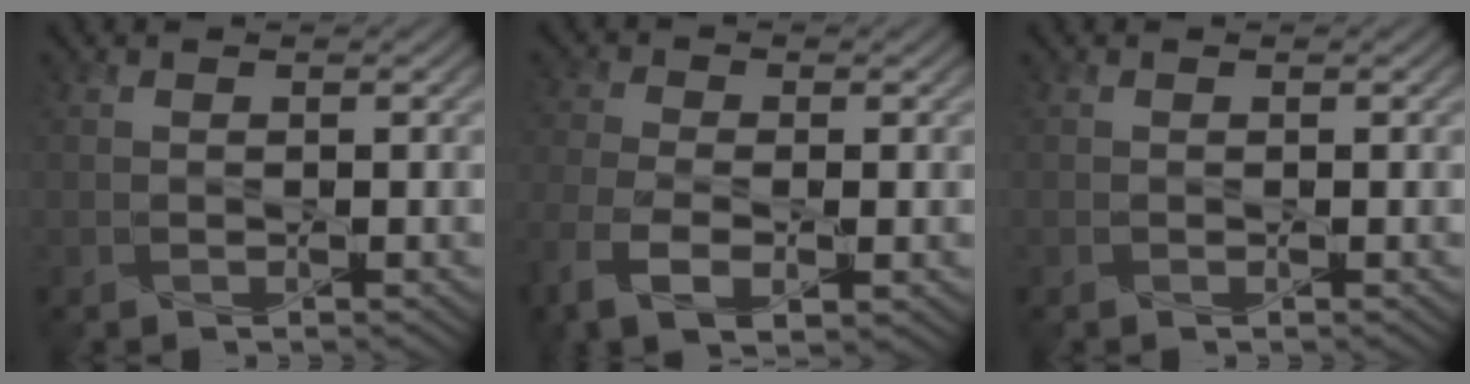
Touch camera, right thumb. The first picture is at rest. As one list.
[{"total": 7.8, "force": [-3.4, 3.9, 5.8], "torque": [-0.143, -0.019, -0.066]}, {"total": 0.0}]